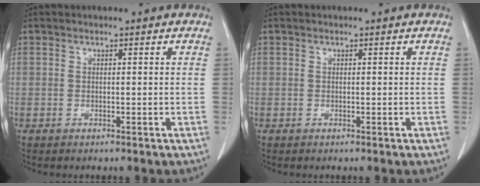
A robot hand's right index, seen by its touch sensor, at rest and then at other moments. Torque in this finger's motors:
{"motor_torque": [0.00, 0.00, 0.05, 0.00]}